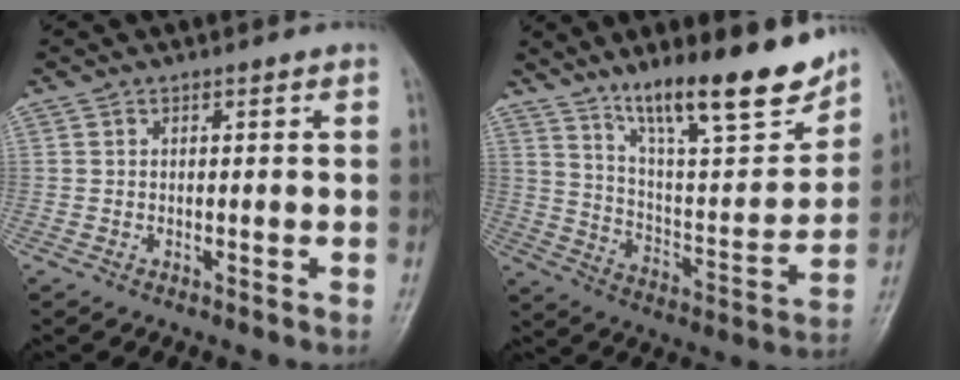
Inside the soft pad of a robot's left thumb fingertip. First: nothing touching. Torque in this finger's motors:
{"motor_torque": [0.99, 0.90, 1.42, -1.35, 0.27]}